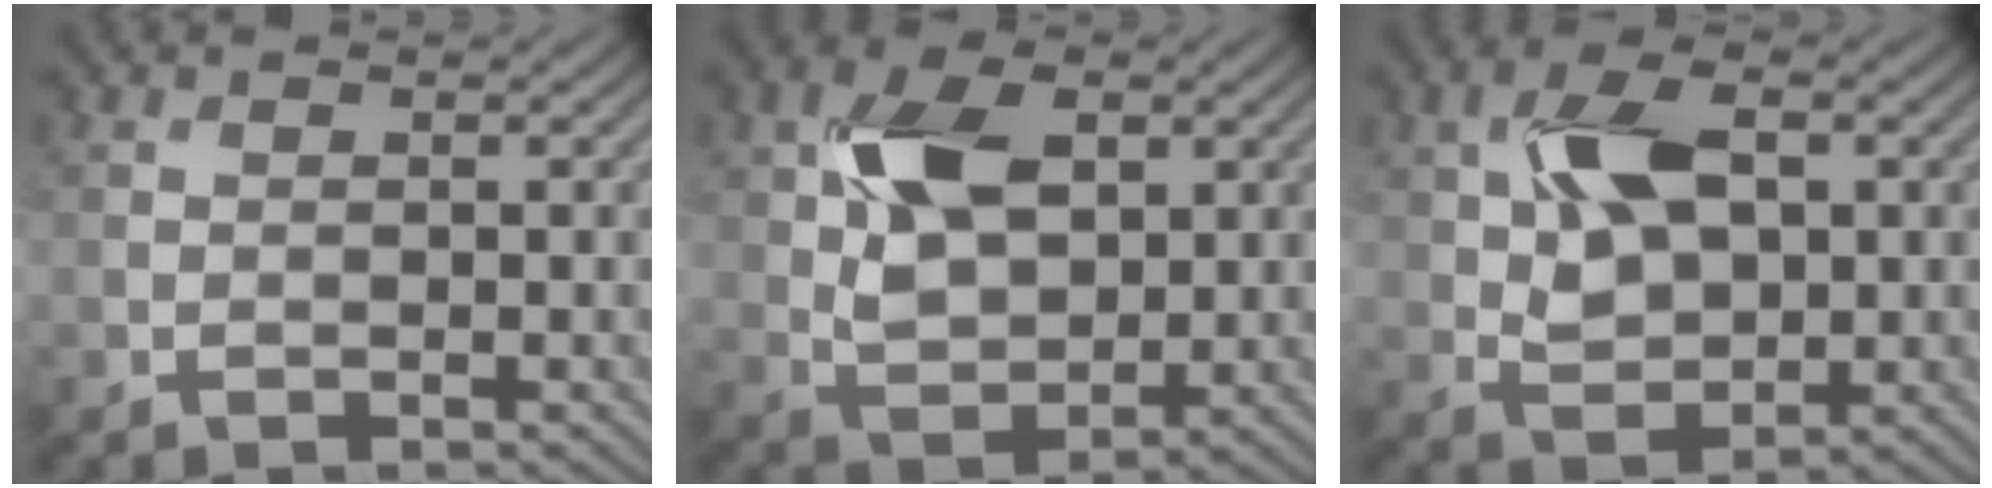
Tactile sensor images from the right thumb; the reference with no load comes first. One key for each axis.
{"total": 9.0, "fx": 2.6, "fy": 5.4, "fz": 6.7, "tx": -0.142, "ty": 0.004, "tz": 0.047}
{"total": 8.6, "fx": 2.0, "fy": 4.9, "fz": 6.8, "tx": -0.142, "ty": 0.008, "tz": 0.033}